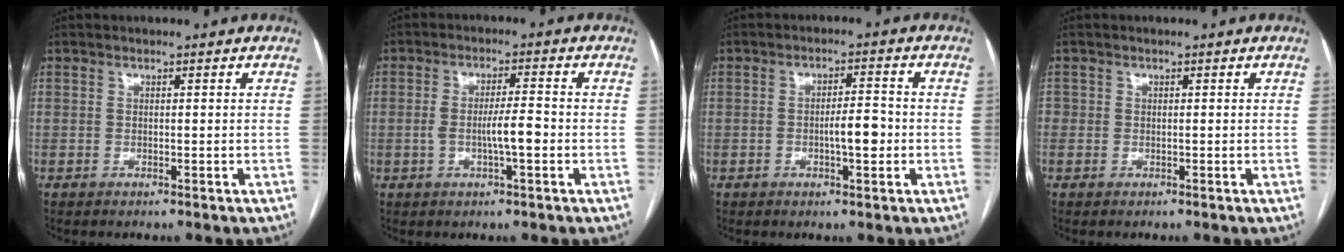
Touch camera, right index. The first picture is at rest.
{"total": 4.9, "force": [-1.1, 0.6, 4.7], "torque": [-0.085, 0.004, -0.018]}
{"total": 4.6, "force": [-1.0, 1.1, 4.3], "torque": [-0.070, 0.005, -0.014]}
{"total": 0.8, "force": [-0.1, 0.8, 0.3], "torque": [-0.004, 0.006, -0.002]}